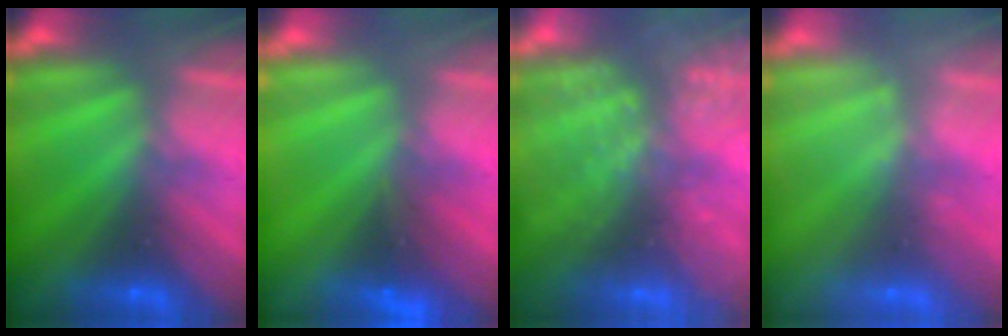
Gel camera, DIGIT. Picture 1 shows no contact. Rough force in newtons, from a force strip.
{"total": 4.9}
{"total": 6.3}
{"total": 2.2}